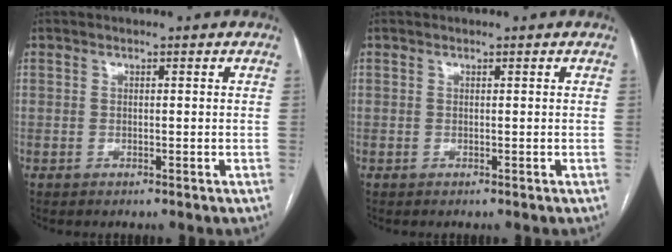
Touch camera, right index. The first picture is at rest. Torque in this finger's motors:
{"motor_torque": [0.23, 0.14, 0.02, 0.00]}